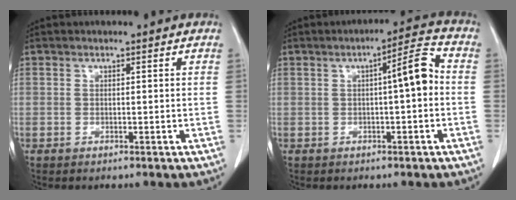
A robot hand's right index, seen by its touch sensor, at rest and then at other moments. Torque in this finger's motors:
{"motor_torque": [0.30, 0.10, 0.16, 0.03]}